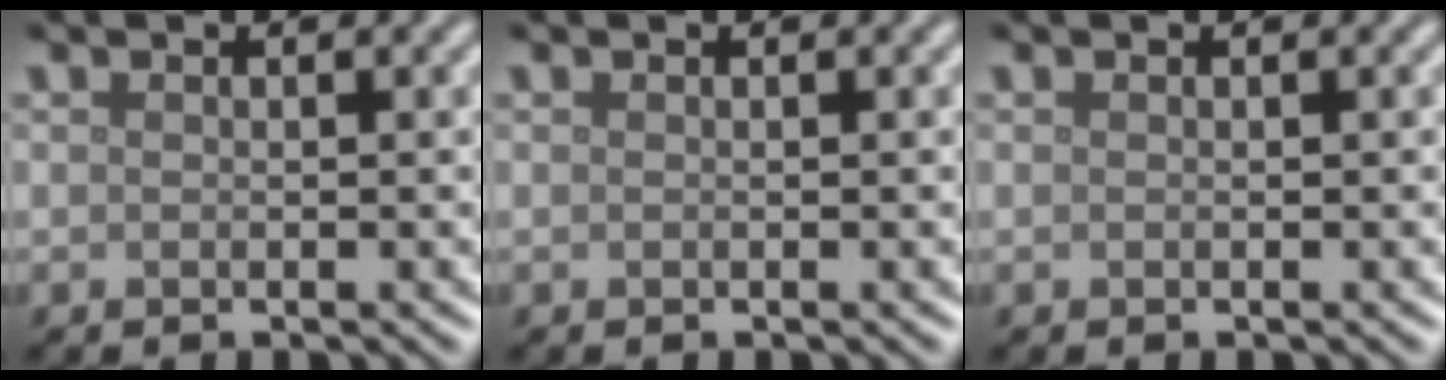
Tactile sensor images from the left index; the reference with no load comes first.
{"total": 0.0}
{"total": 0.0}